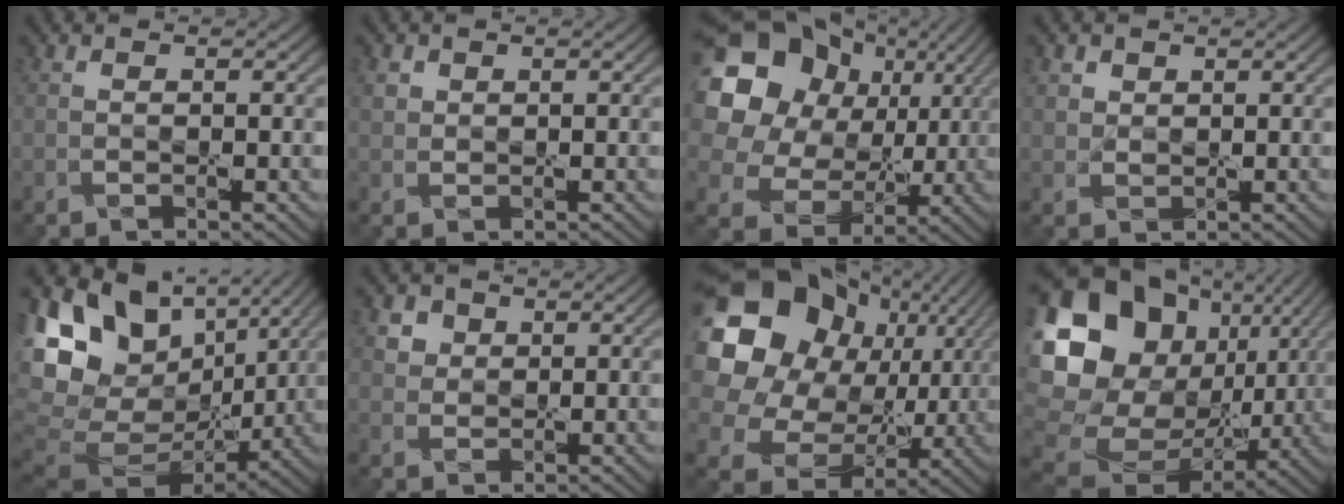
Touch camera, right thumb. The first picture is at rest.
{"total": 1.2, "force": [0.7, 1.0, -0.3], "torque": [0.002, 0.003, 0.013]}
{"total": 20.8, "force": [7.5, 17.3, 8.8], "torque": [-0.272, 0.050, 0.142]}
{"total": 2.1, "force": [1.4, 1.6, -0.1], "torque": [-0.007, -0.003, 0.032]}
{"total": 16.7, "force": [5.9, 11.9, 10.2], "torque": [-0.203, 0.001, 0.129]}
{"total": 3.7, "force": [2.1, 3.0, 0.7], "torque": [-0.031, -0.001, 0.044]}
{"total": 24.8, "force": [7.3, 21.3, 10.4], "torque": [-0.308, 0.021, 0.143]}
{"total": 22.5, "force": [5.1, 18.8, 11.2], "torque": [-0.317, -0.008, 0.125]}